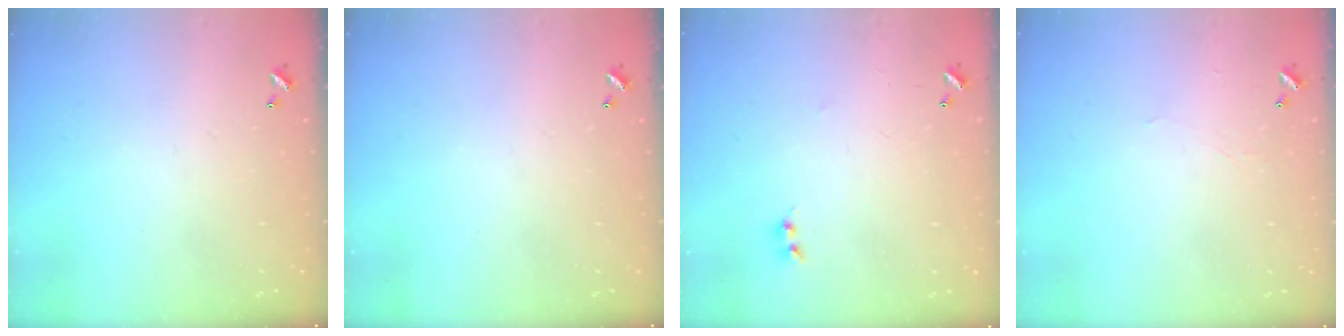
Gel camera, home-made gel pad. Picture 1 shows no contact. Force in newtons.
{"total": 0.0}
{"total": 1.8, "press": 1.8, "slide": 0.3}
{"total": 0.9, "press": 0.7, "slide": 0.4}